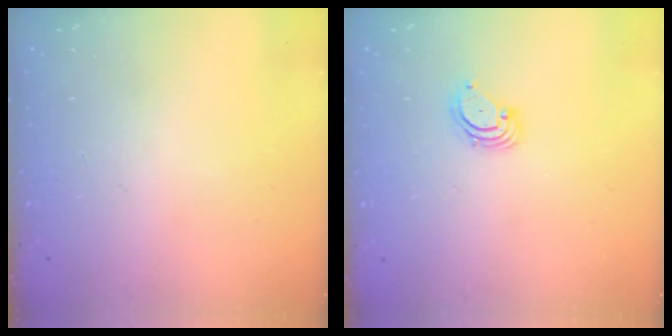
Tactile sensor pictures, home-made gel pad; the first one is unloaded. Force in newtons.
{"total": 3.5, "press": 3.5, "slide": 0.4}